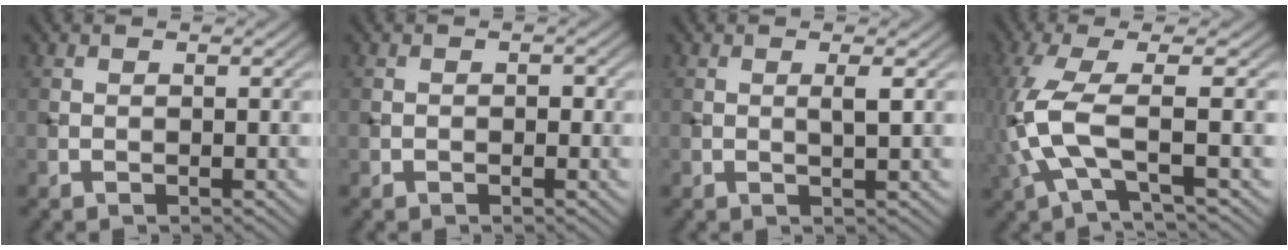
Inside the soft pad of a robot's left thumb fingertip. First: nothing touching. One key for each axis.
{"total": 0.8, "fx": -0.2, "fy": 0.7, "fz": 0.5, "tx": -0.004, "ty": -0.004, "tz": -0.006}
{"total": 1.3, "fx": 0.4, "fy": 0.0, "fz": 1.3, "tx": -0.027, "ty": 0.001, "tz": 0.004}
{"total": 7.7, "fx": -1.1, "fy": 1.8, "fz": 7.4, "tx": -0.180, "ty": 0.006, "tz": -0.031}